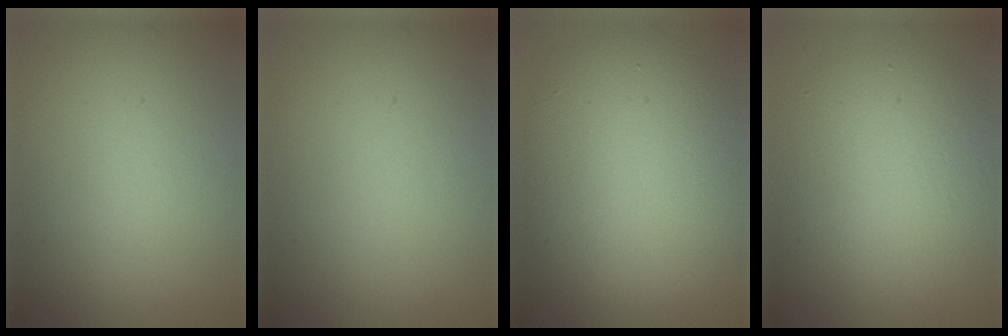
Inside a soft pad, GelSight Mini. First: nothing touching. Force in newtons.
{"total": 0.0}
{"total": 9.9, "press": 9.9, "slide": 0.3}
{"total": 5.6, "press": 5.6, "slide": 0.6}